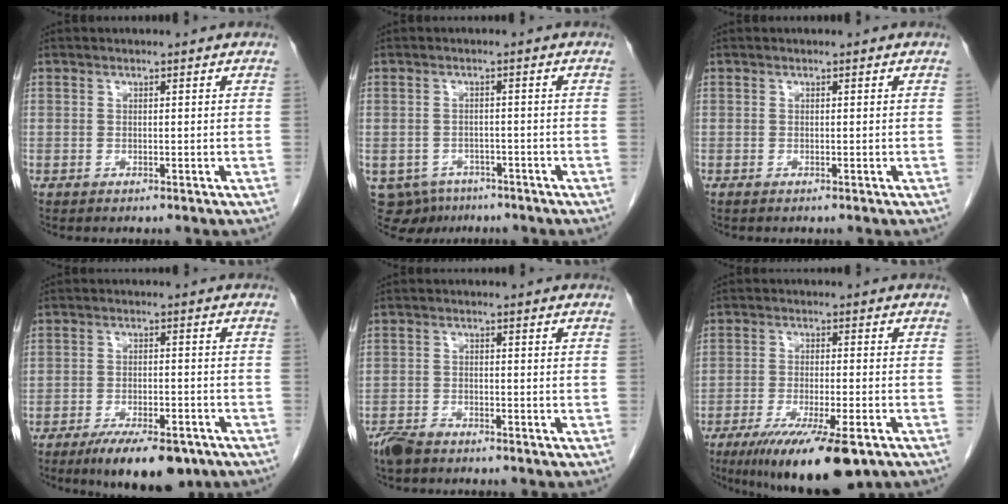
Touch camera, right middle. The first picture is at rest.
{"total": 7.1, "force": [-5.0, 4.9, 1.0], "torque": [-0.017, 0.002, -0.065]}
{"total": 0.0}
{"total": 10.4, "force": [-7.5, 3.4, 6.4], "torque": [-0.091, -0.006, -0.113]}
{"total": 3.5, "force": [-3.0, 1.1, 1.3], "torque": [-0.026, -0.004, -0.056]}
{"total": 14.2, "force": [-9.4, 2.4, 10.4], "torque": [-0.152, -0.031, -0.146]}